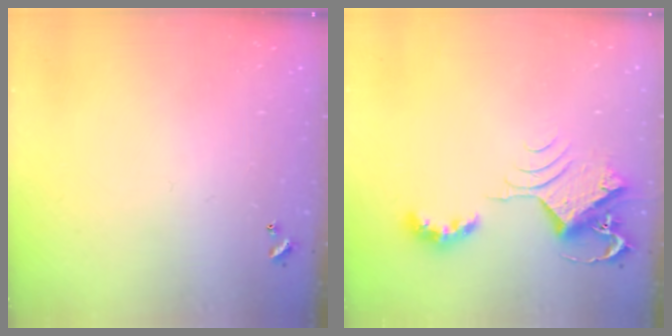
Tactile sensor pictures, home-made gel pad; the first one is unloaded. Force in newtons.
{"total": 8.1, "press": 8.1, "slide": 0.2}